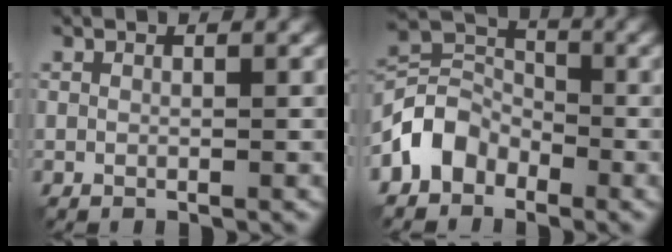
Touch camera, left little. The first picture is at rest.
{"total": 4.1, "force": [-2.5, 2.9, 1.3], "torque": [-0.023, 0.008, -0.060]}